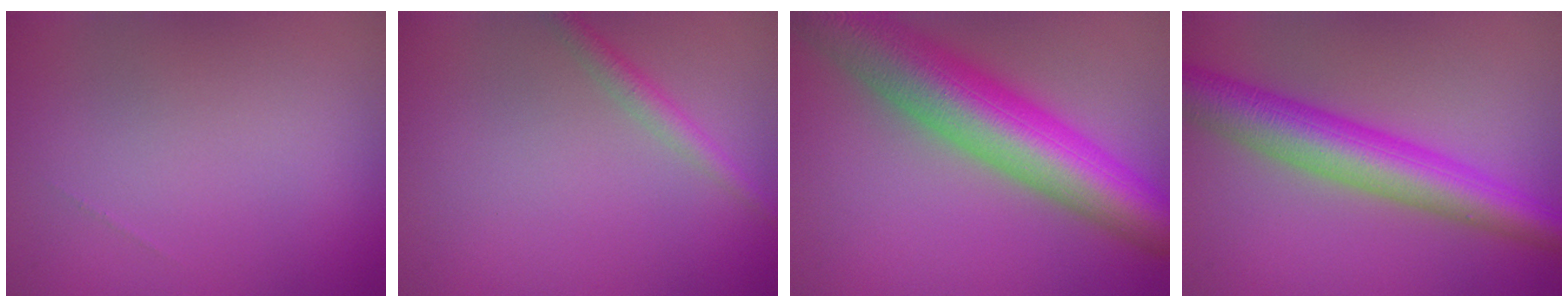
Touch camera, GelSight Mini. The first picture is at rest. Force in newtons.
{"total": 1.8, "press": 1.8, "slide": 0.0}
{"total": 11.6, "press": 11.6, "slide": 0.5}
{"total": 7.3, "press": 7.3, "slide": 0.2}